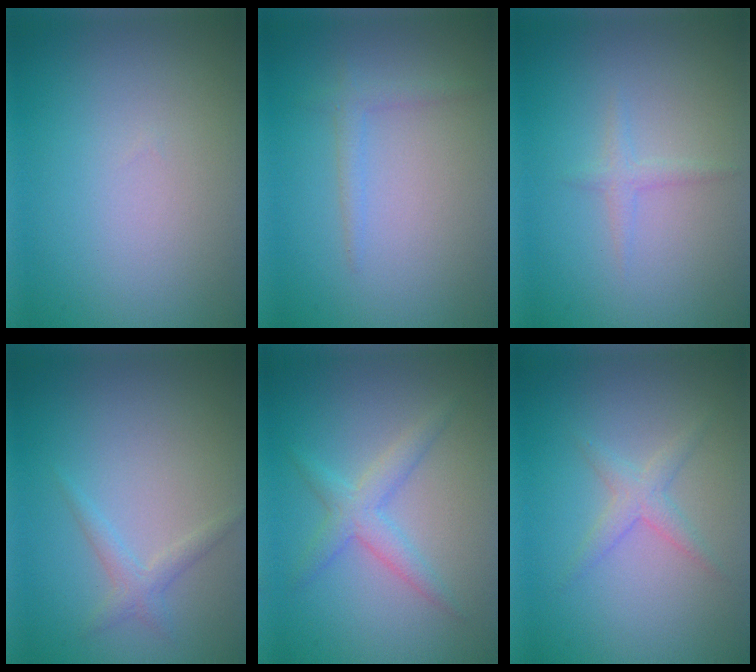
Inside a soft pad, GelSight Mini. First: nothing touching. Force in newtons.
{"total": 1.3, "press": 1.3, "slide": 0.1}
{"total": 1.1, "press": 1.1, "slide": 0.0}
{"total": 1.5, "press": 1.5, "slide": 0.0}
{"total": 2.6, "press": 2.6, "slide": 0.0}
{"total": 1.7, "press": 1.7, "slide": 0.1}